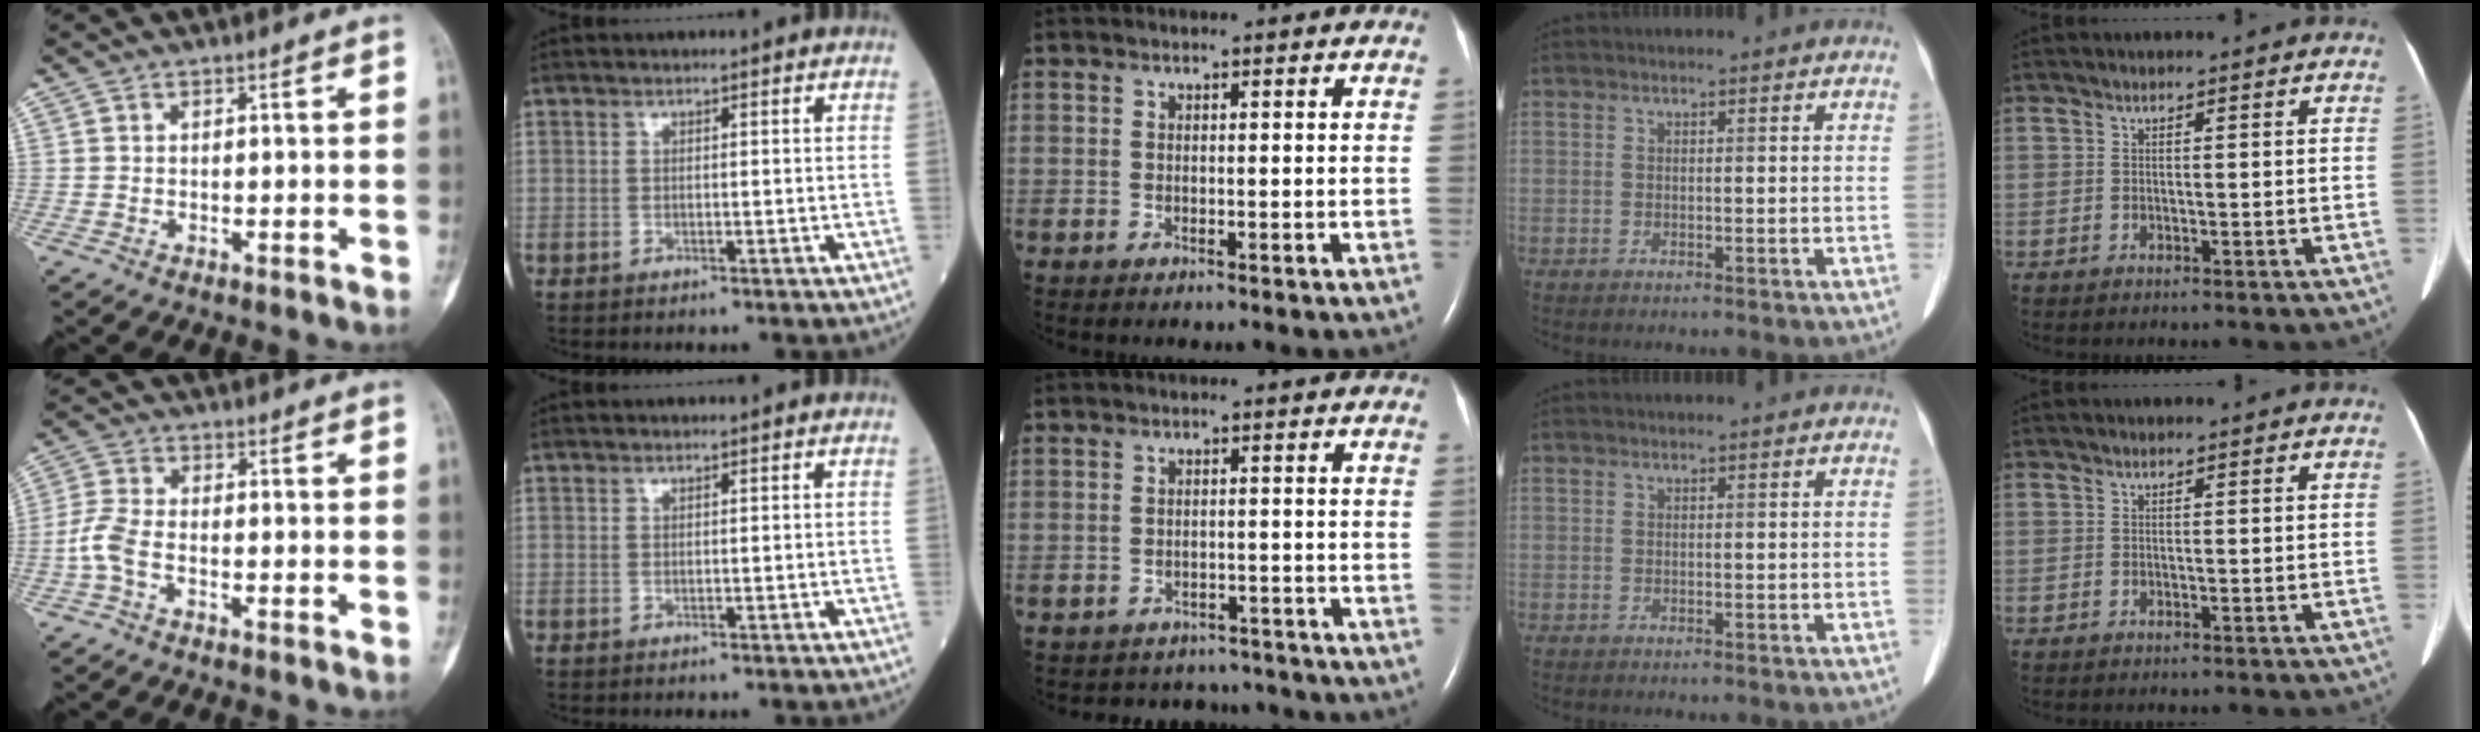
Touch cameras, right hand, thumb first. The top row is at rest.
{"thumb": {"total": 4.5, "force": [-1.9, 1.9, 3.6], "torque": [-0.093, 0.010, -0.049]}, "middle": {"total": 7.4, "force": [-6.8, 2.9, 0.0], "torque": [-0.001, 0.019, -0.077]}}